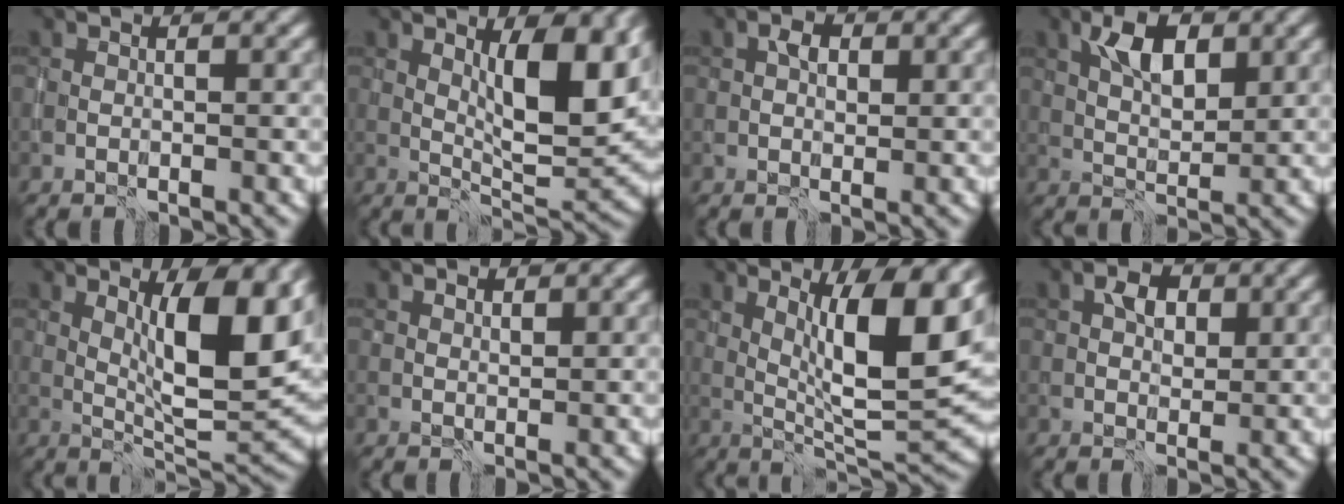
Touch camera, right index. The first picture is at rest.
{"total": 7.8, "force": [2.6, 2.6, 6.9], "torque": [-0.104, -0.007, 0.045]}
{"total": 2.2, "force": [0.6, 1.6, 1.4], "torque": [-0.026, 0.004, 0.011]}
{"total": 4.2, "force": [1.8, 2.1, 3.3], "torque": [-0.060, 0.005, 0.032]}
{"total": 9.2, "force": [2.6, 2.6, 8.5], "torque": [-0.126, -0.009, 0.047]}
{"total": 1.0, "force": [0.8, 0.5, 0.3], "torque": [-0.004, -0.002, 0.019]}
{"total": 9.9, "force": [2.6, 2.4, 9.3], "torque": [-0.140, -0.009, 0.048]}
{"total": 2.8, "force": [0.9, 2.0, 1.7], "torque": [-0.029, 0.004, 0.016]}